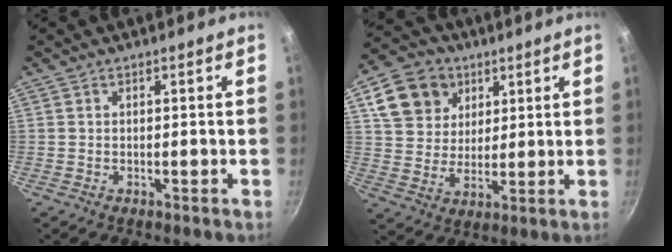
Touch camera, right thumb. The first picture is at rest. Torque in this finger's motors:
{"motor_torque": [-0.18, 1.35, 0.10, -0.20, -0.02]}